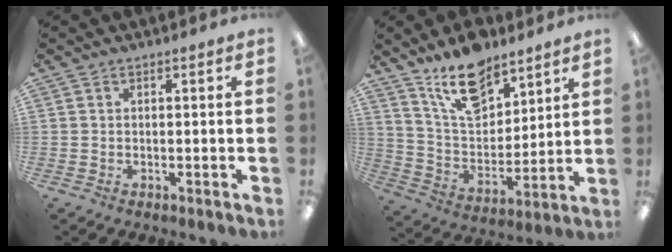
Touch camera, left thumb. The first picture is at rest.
{"total": 14.8, "force": [10.9, 7.1, 7.1], "torque": [-0.125, -0.059, 0.198]}